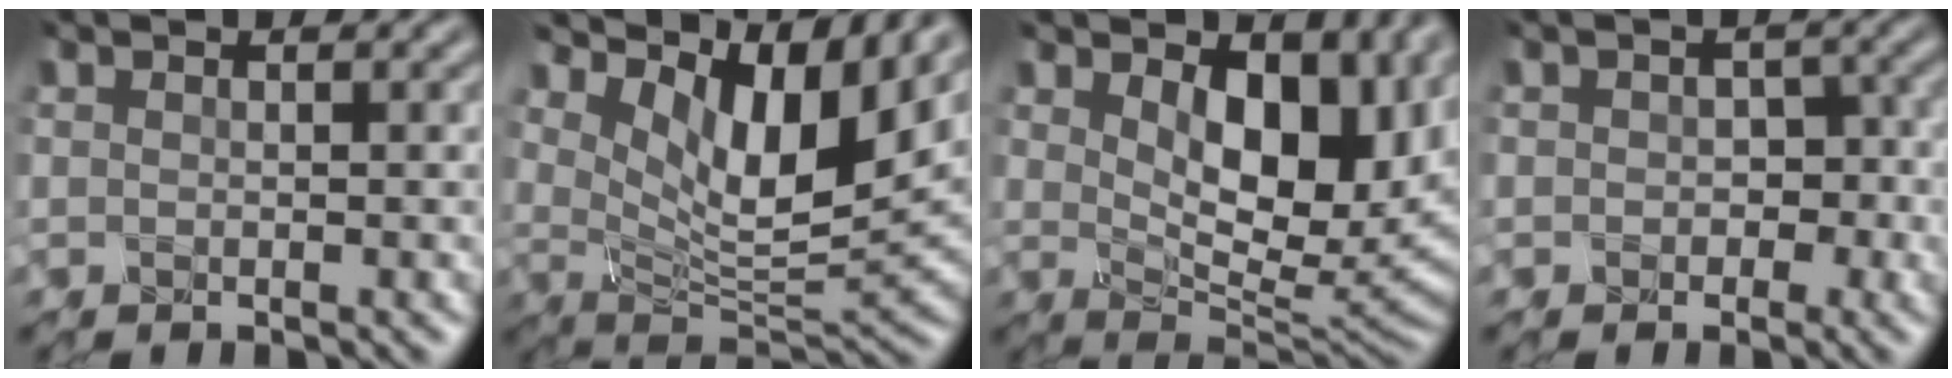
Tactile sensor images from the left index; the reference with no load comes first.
{"total": 12.5, "force": [4.7, 5.8, 10.0], "torque": [-0.191, 0.017, 0.082]}
{"total": 12.4, "force": [3.8, 6.6, 9.8], "torque": [-0.154, 0.001, 0.063]}
{"total": 3.2, "force": [-1.3, 2.6, 1.5], "torque": [-0.043, 0.000, -0.008]}